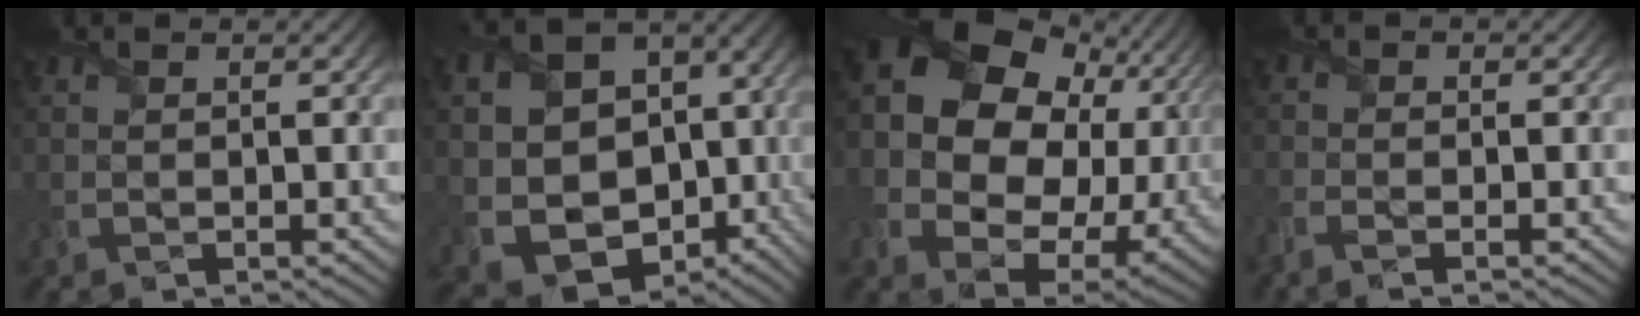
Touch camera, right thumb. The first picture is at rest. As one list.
[{"total": 15.7, "force": [-1.3, 12.4, 9.5], "torque": [-0.193, -0.032, 0.011]}, {"total": 17.9, "force": [1.1, 13.3, 11.9], "torque": [-0.246, -0.021, 0.048]}, {"total": 2.5, "force": [-1.9, 0.5, 1.6], "torque": [-0.048, -0.003, -0.041]}]